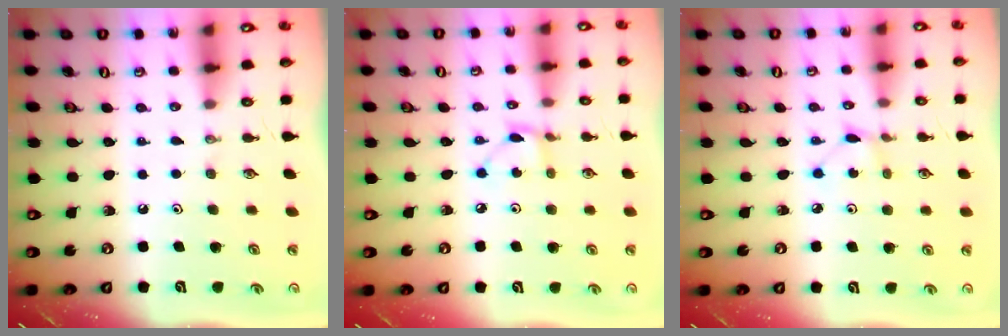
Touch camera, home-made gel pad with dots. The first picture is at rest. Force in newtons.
{"total": 2.4, "press": 2.4, "slide": 0.1}
{"total": 1.5, "press": 1.5, "slide": 0.2}